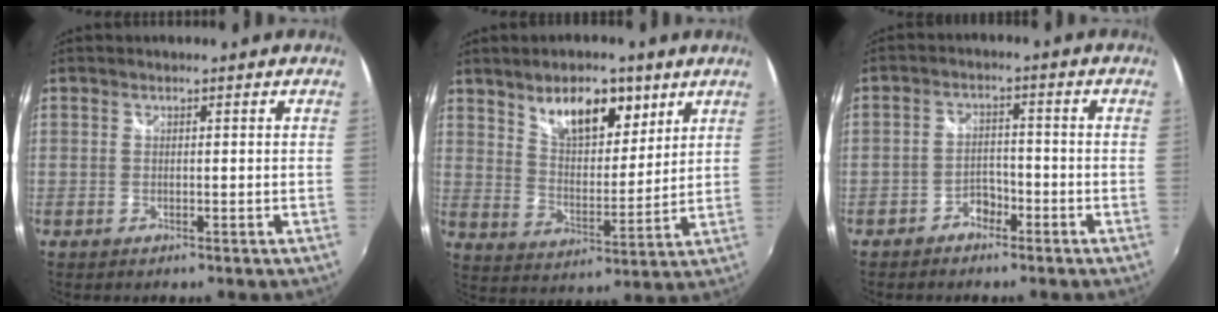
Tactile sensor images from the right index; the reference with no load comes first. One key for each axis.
{"total": 12.2, "fx": 7.4, "fy": 5.8, "fz": 7.8, "tx": -0.115, "ty": 0.004, "tz": 0.128}
{"total": 3.5, "fx": -2.6, "fy": 2.2, "fz": 1.0, "tx": -0.025, "ty": 0.011, "tz": -0.037}